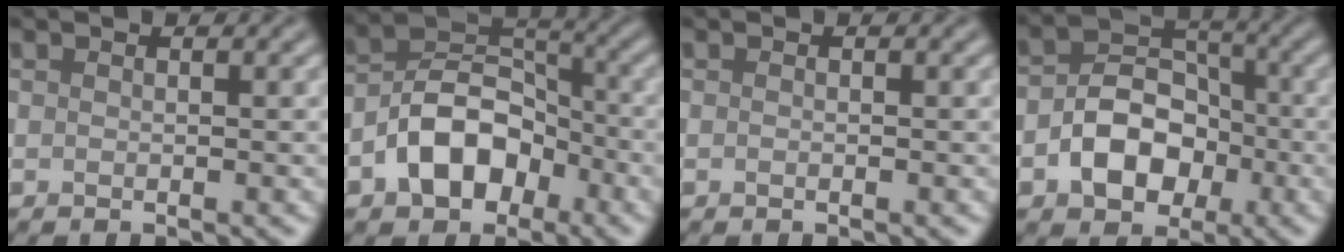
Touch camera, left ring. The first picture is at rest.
{"total": 6.9, "force": [-2.9, 4.8, 4.0], "torque": [-0.062, 0.009, -0.062]}
{"total": 0.0}
{"total": 6.0, "force": [-1.8, 4.5, 3.6], "torque": [-0.051, 0.002, -0.031]}